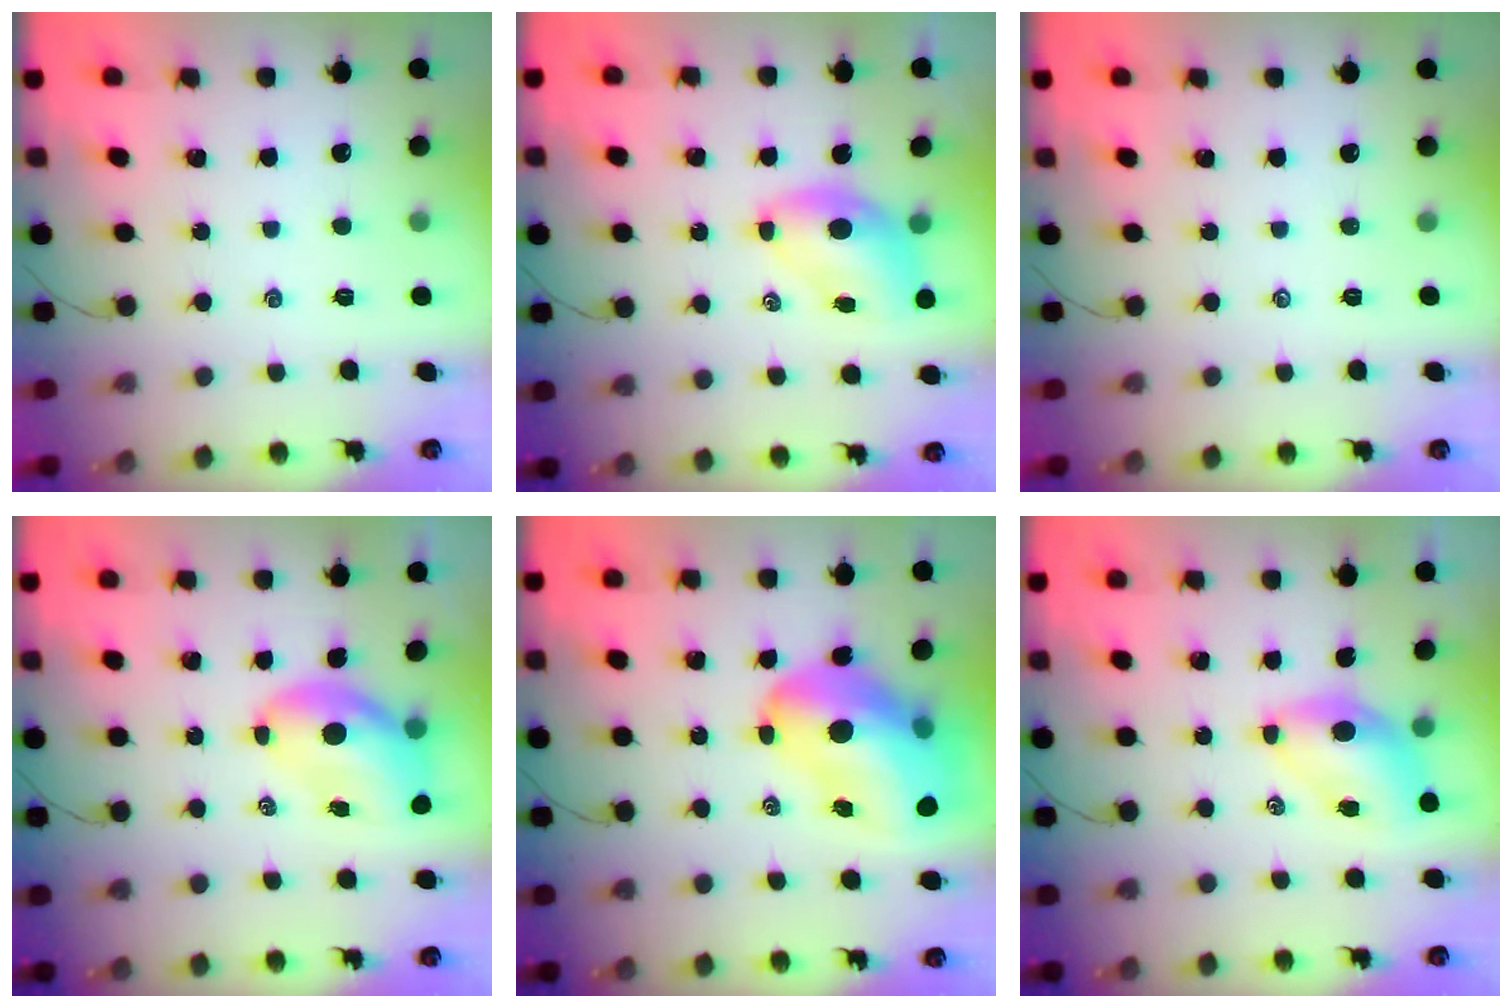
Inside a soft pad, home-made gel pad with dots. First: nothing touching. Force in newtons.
{"total": 6.7, "press": 6.6, "slide": 1.1}
{"total": 0.0}
{"total": 7.1, "press": 6.8, "slide": 2.0}
{"total": 19.5, "press": 18.6, "slide": 5.7}
{"total": 6.7, "press": 6.6, "slide": 1.2}